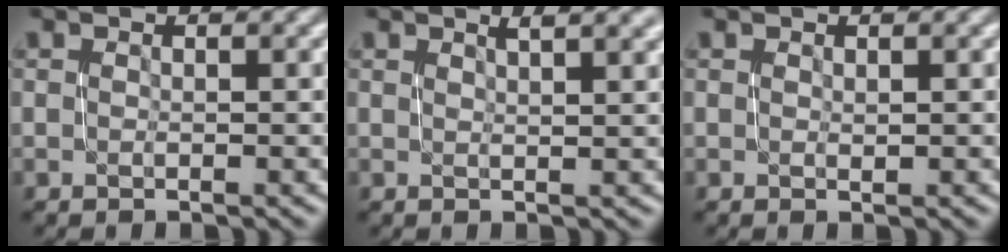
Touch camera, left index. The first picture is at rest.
{"total": 3.0, "force": [1.7, 0.9, 2.3], "torque": [-0.015, 0.008, 0.013]}
{"total": 0.0}